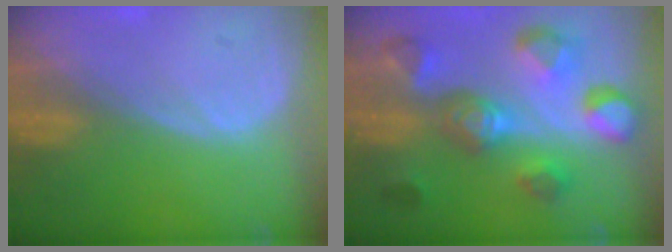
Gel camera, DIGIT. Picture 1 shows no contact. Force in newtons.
{"total": 10.7, "press": 10.0, "slide": 3.7}